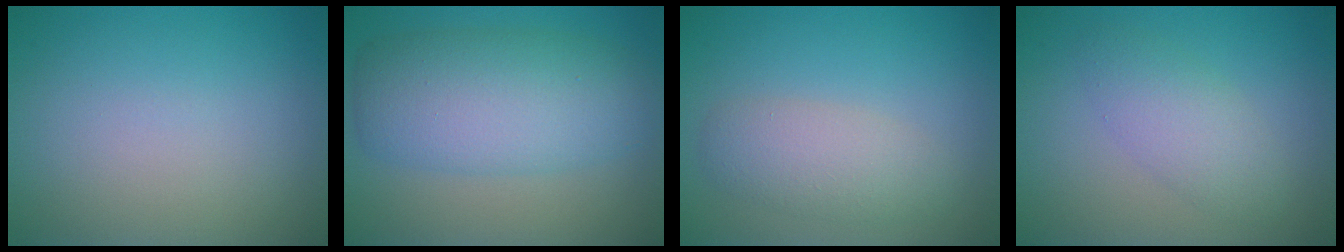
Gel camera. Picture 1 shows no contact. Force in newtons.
{"total": 7.6, "press": 7.6, "slide": 0.2}
{"total": 3.2, "press": 3.2, "slide": 0.1}
{"total": 3.0, "press": 3.0, "slide": 0.1}